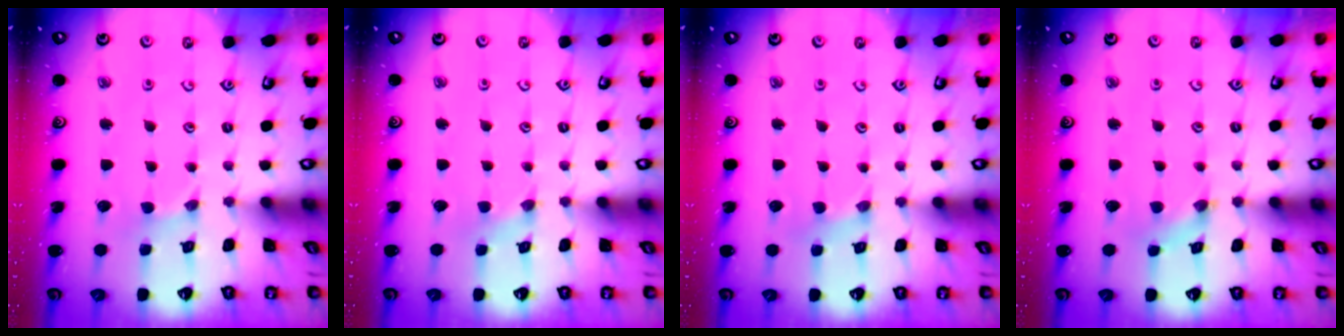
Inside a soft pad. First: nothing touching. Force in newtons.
{"total": 0.9, "press": 0.8, "slide": 0.2}
{"total": 0.8, "press": 0.8, "slide": 0.2}
{"total": 0.8, "press": 0.7, "slide": 0.2}